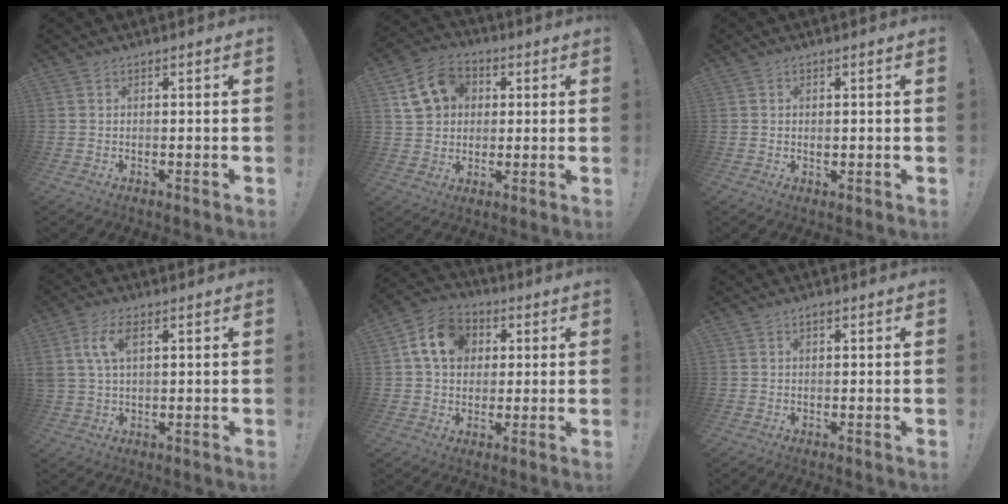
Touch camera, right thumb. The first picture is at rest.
{"total": 12.4, "force": [4.1, 10.4, 5.5], "torque": [-0.084, -0.003, 0.087]}
{"total": 0.9, "force": [0.0, 0.8, 0.4], "torque": [-0.006, 0.002, 0.000]}
{"total": 7.9, "force": [2.8, 4.3, 6.0], "torque": [-0.124, 0.003, 0.051]}
{"total": 13.5, "force": [3.9, 10.7, 7.3], "torque": [-0.114, 0.005, 0.081]}
{"total": 1.0, "force": [0.7, 0.5, 0.6], "torque": [-0.008, -0.002, 0.011]}